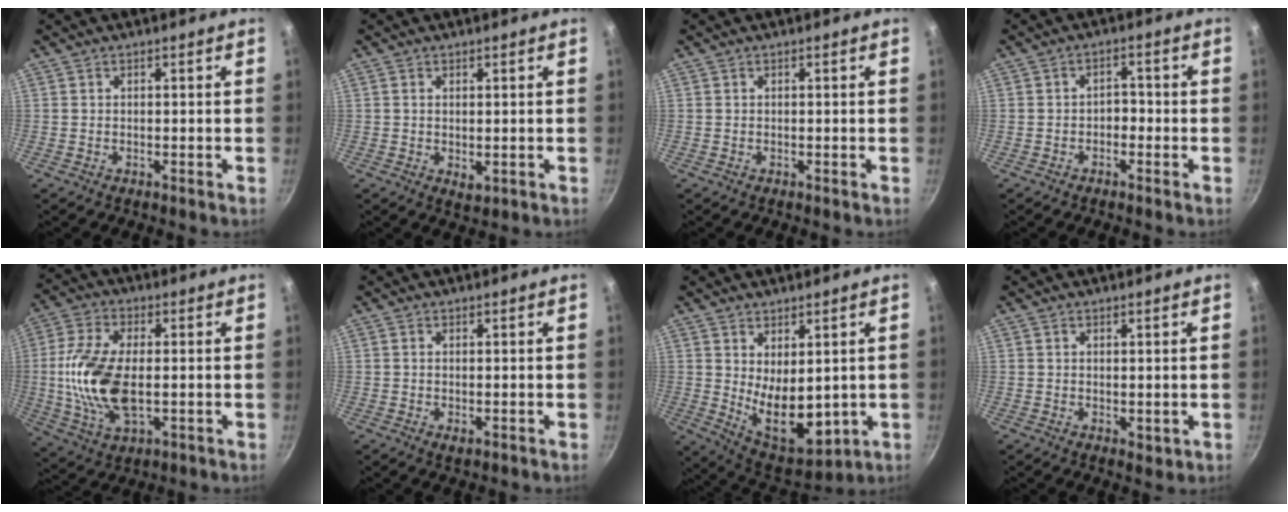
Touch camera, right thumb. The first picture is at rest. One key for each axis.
{"total": 2.2, "fx": 0.3, "fy": 1.3, "fz": 1.8, "tx": -0.028, "ty": -0.006, "tz": 0.006}
{"total": 0.0}
{"total": 2.3, "fx": -1.0, "fy": 1.6, "fz": 1.3, "tx": -0.003, "ty": 0.017, "tz": -0.018}
{"total": 14.8, "fx": -0.5, "fy": 7.7, "fz": 12.6, "tx": -0.252, "ty": 0.001, "tz": -0.012}
{"total": 1.2, "fx": 0.0, "fy": 0.6, "fz": 1.0, "tx": -0.018, "ty": -0.003, "tz": 0.000}
{"total": 11.8, "fx": 0.9, "fy": 6.6, "fz": 9.7, "tx": -0.123, "ty": -0.038, "tz": 0.043}
{"total": 2.0, "fx": 0.8, "fy": 1.2, "fz": 1.4, "tx": -0.016, "ty": -0.007, "tz": 0.013}